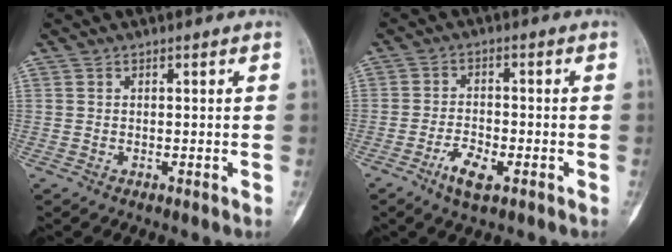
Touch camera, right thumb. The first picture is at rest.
{"total": 5.4, "force": [-2.8, 2.1, 4.1], "torque": [-0.080, 0.009, -0.050]}